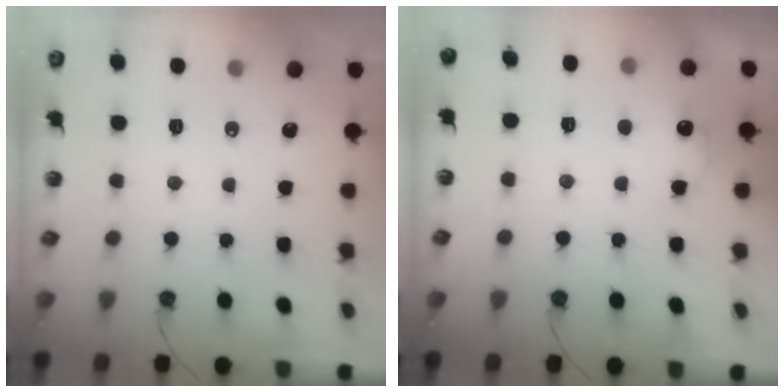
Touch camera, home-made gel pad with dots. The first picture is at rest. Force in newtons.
{"total": 7.3, "press": 7.3, "slide": 0.2}